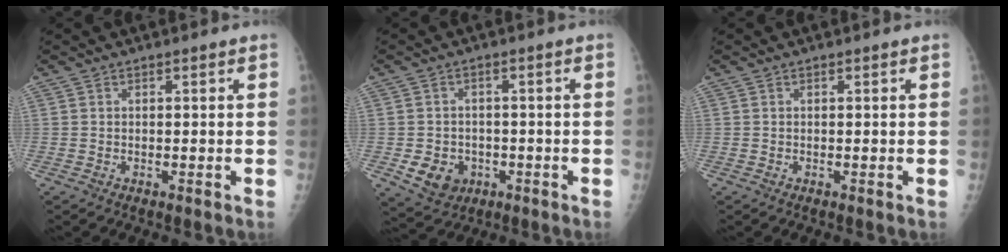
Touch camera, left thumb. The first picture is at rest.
{"total": 6.6, "force": [-2.0, 5.6, 2.9], "torque": [-0.030, 0.010, -0.021]}
{"total": 0.0}